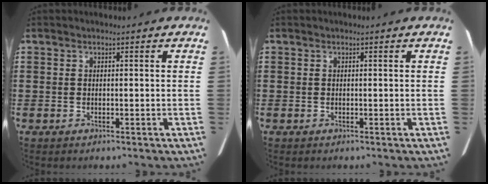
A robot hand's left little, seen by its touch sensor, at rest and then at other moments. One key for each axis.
{"total": 0.0}